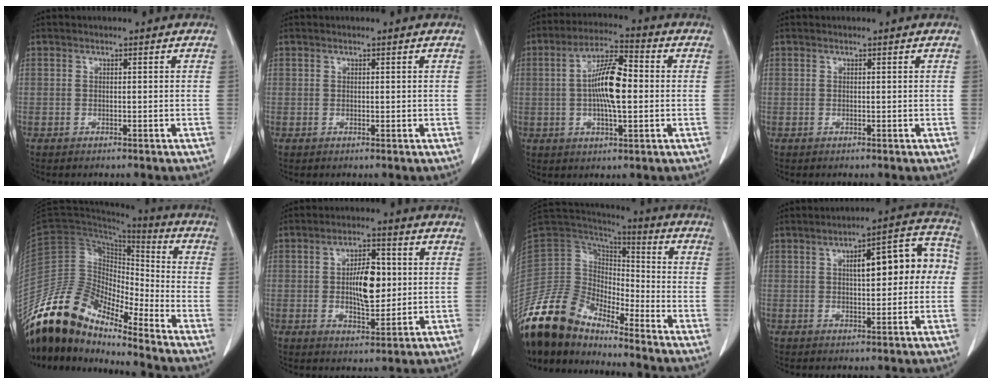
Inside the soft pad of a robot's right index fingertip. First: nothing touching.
{"total": 0.0}
{"total": 10.1, "force": [-0.1, 2.2, 9.8], "torque": [-0.184, 0.012, -0.008]}
{"total": 0.0}
{"total": 14.1, "force": [-12.3, 4.1, 5.6], "torque": [-0.102, 0.050, -0.233]}
{"total": 8.1, "force": [0.5, 3.2, 7.4], "torque": [-0.128, 0.006, 0.012]}
{"total": 14.2, "force": [-12.7, 4.9, 4.0], "torque": [-0.085, 0.048, -0.251]}
{"total": 11.6, "force": [1.5, 3.6, 10.9], "torque": [-0.138, 0.046, 0.020]}